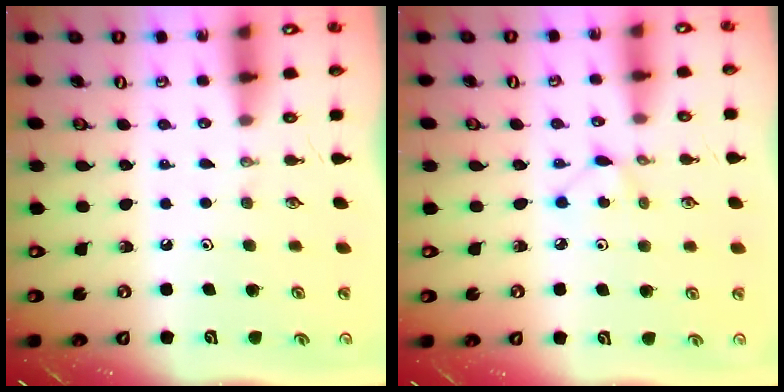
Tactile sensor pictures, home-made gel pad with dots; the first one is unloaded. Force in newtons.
{"total": 3.9, "press": 3.9, "slide": 0.5}